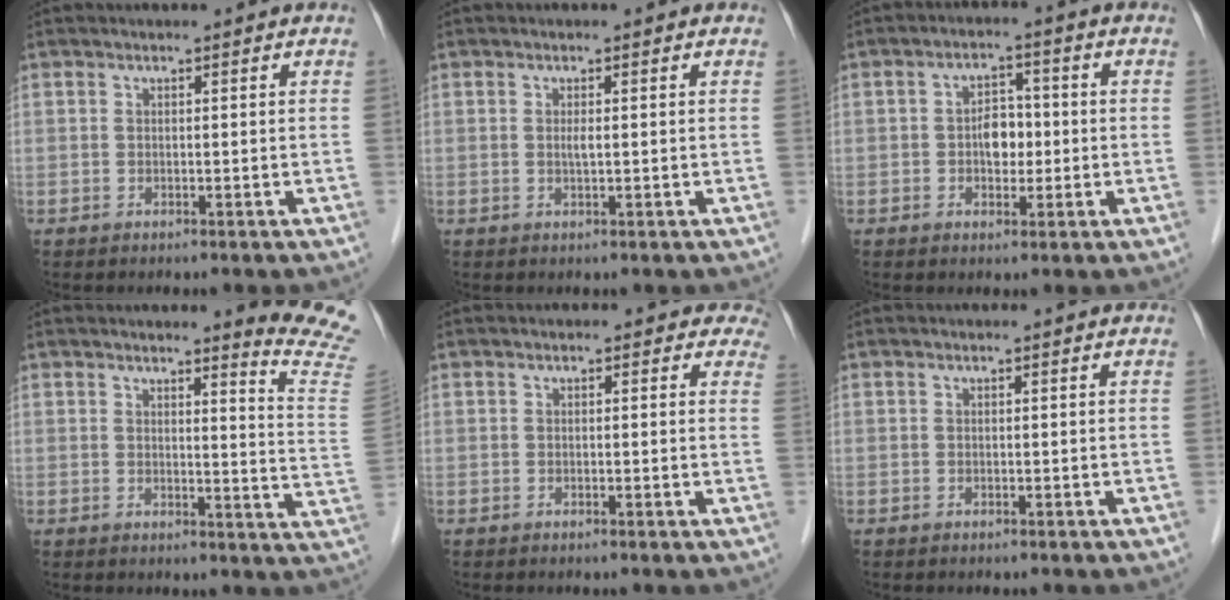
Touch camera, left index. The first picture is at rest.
{"total": 0.9, "force": [0.0, 0.1, 0.9], "torque": [-0.022, -0.001, 0.001]}
{"total": 4.2, "force": [-0.6, 2.8, 3.1], "torque": [-0.053, 0.013, -0.009]}
{"total": 10.0, "force": [9.6, -1.1, 2.6], "torque": [-0.014, -0.101, 0.081]}
{"total": 3.0, "force": [2.4, 1.7, 0.8], "torque": [0.020, -0.004, 0.001]}
{"total": 0.0}